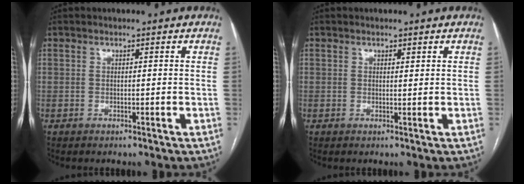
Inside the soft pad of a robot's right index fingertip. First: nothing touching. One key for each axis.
{"total": 0.8, "fx": 0.5, "fy": 0.3, "fz": 0.5, "tx": -0.009, "ty": -0.003, "tz": 0.007}